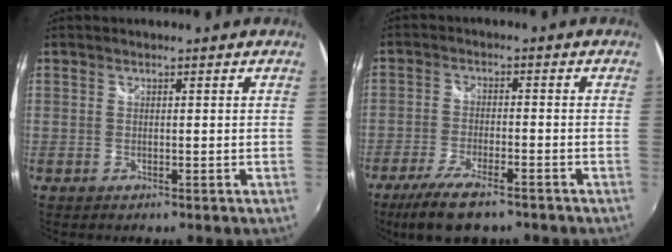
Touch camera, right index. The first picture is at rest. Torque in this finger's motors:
{"motor_torque": [1.03, -0.85, 0.19, 0.00]}